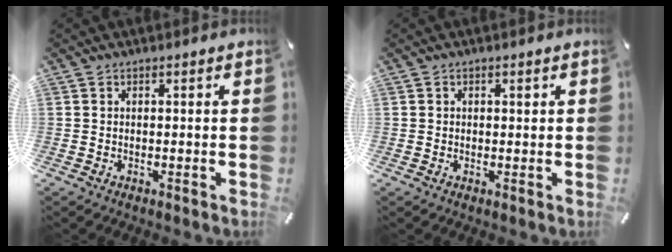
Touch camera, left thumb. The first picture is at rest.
{"total": 0.8, "force": [0.2, 0.7, 0.2], "torque": [-0.004, 0.005, 0.003]}